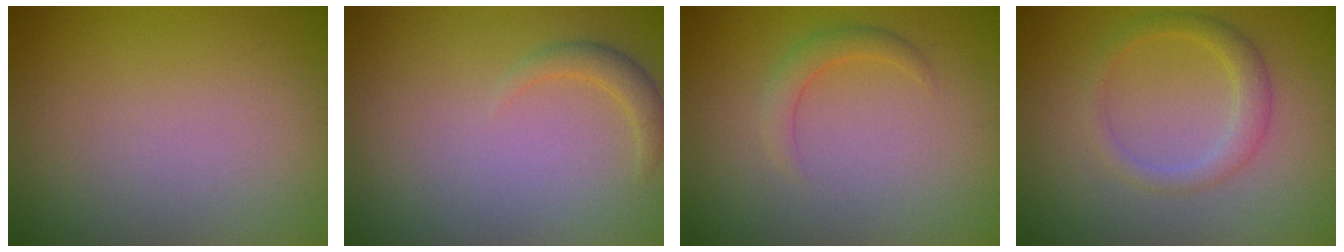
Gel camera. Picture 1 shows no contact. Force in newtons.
{"total": 1.6, "press": 1.6, "slide": 0.1}
{"total": 1.8, "press": 1.8, "slide": 0.2}
{"total": 2.3, "press": 2.3, "slide": 0.0}